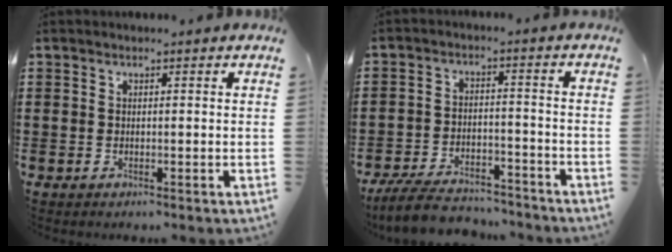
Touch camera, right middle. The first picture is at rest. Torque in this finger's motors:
{"motor_torque": [0.83, -0.17, 0.23, 0.07]}